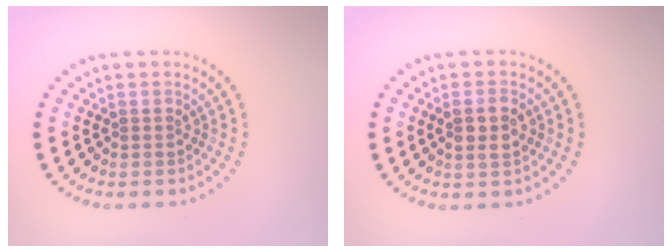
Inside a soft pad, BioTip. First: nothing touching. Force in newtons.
{"total": 2.2, "press": 2.2, "slide": 0.3}